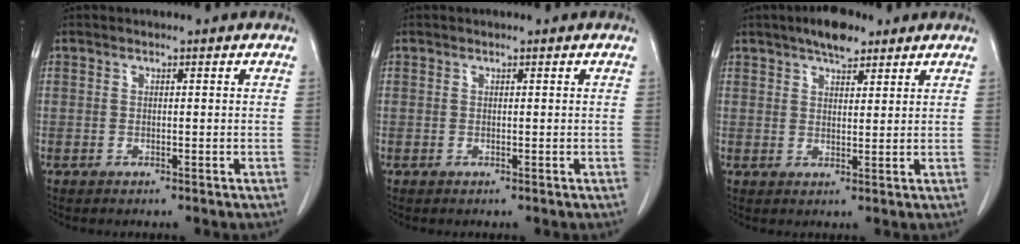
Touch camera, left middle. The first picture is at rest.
{"total": 0.0}
{"total": 5.6, "force": [4.1, 2.0, 3.3], "torque": [-0.055, 0.010, 0.067]}